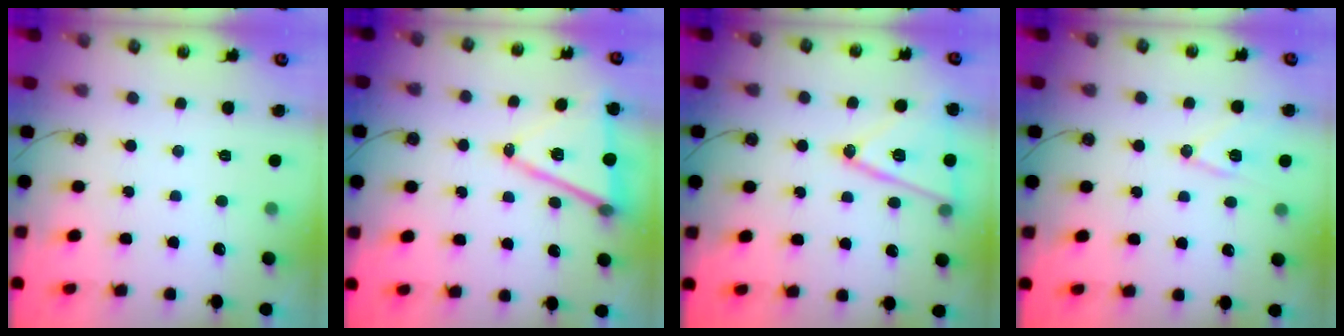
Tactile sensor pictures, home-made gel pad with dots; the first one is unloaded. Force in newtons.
{"total": 14.8, "press": 14.3, "slide": 3.9}
{"total": 15.5, "press": 15.1, "slide": 3.7}
{"total": 11.1, "press": 11.0, "slide": 1.7}